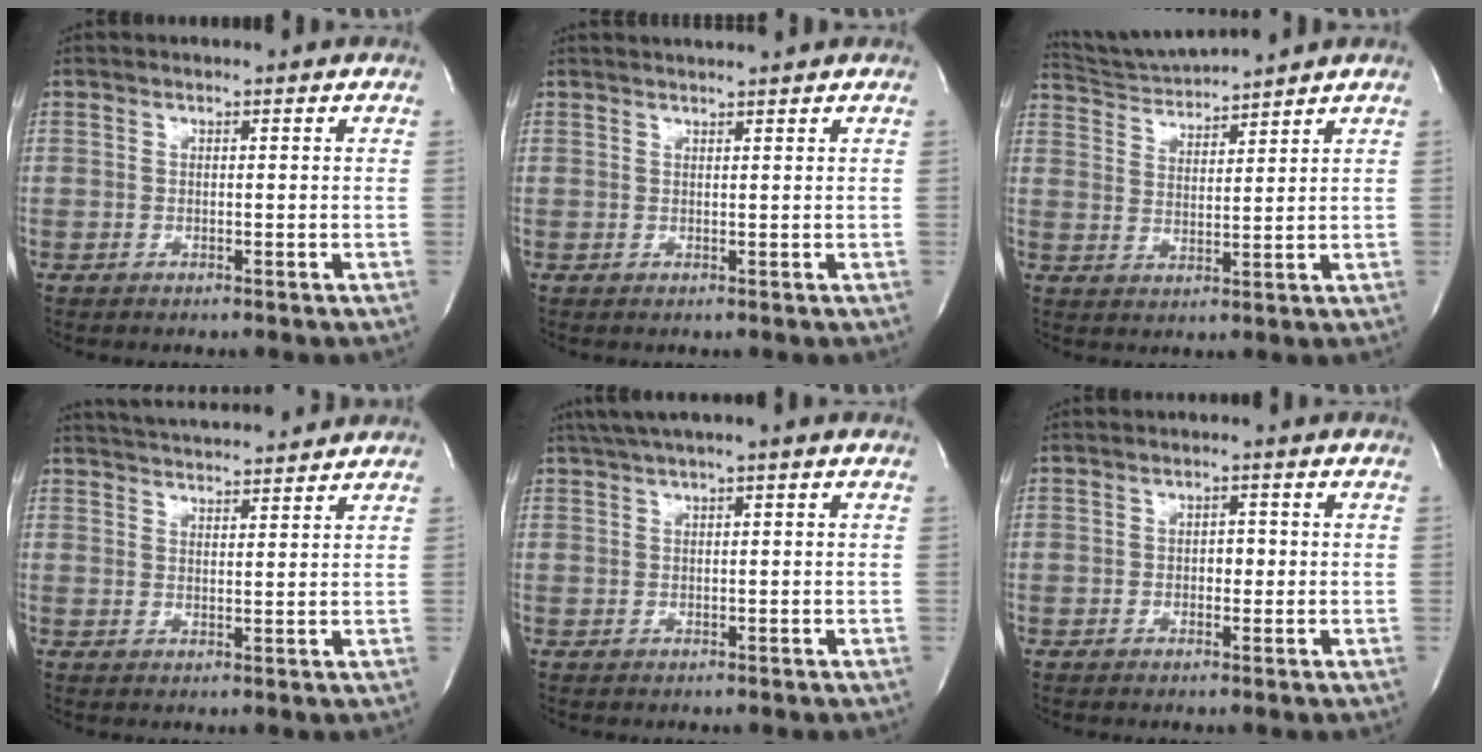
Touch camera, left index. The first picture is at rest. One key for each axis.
{"total": 3.1, "fx": 2.9, "fy": -0.6, "fz": 1.0, "tx": -0.009, "ty": 0.007, "tz": 0.038}
{"total": 6.5, "fx": 6.4, "fy": -1.2, "fz": 0.5, "tx": -0.019, "ty": 0.001, "tz": 0.127}
{"total": 11.7, "fx": 11.0, "fy": 1.0, "fz": 4.0, "tx": -0.072, "ty": 0.011, "tz": 0.157}
{"total": 3.8, "fx": 2.3, "fy": -0.2, "fz": 3.1, "tx": -0.062, "ty": 0.017, "tz": 0.041}
{"total": 1.7, "fx": -0.5, "fy": 1.0, "fz": 1.2, "tx": -0.013, "ty": -0.005, "tz": -0.011}